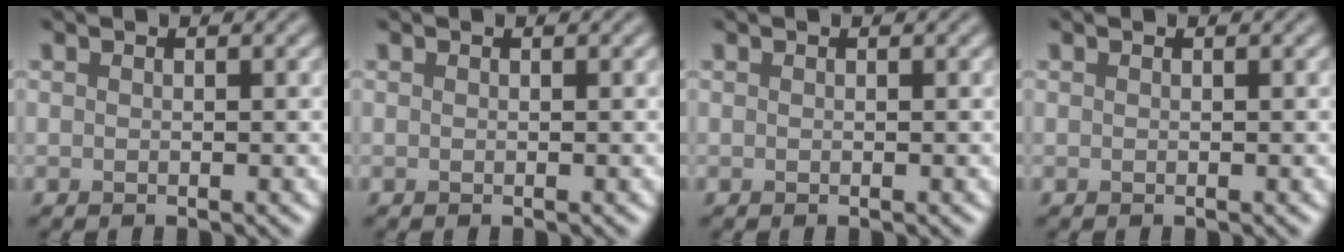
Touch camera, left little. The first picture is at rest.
{"total": 0.0}
{"total": 0.0}
{"total": 0.0}